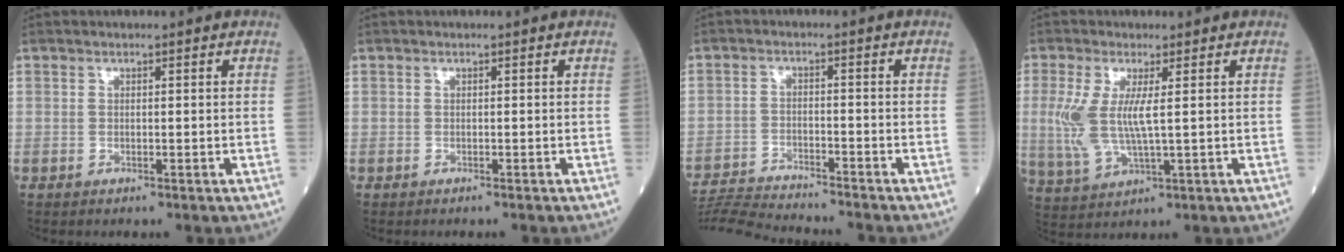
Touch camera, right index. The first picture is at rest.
{"total": 0.7, "force": [-0.6, -0.1, 0.3], "torque": [0.001, 0.001, -0.009]}
{"total": 10.4, "force": [-10.1, -0.7, 2.3], "torque": [-0.038, -0.006, -0.174]}
{"total": 7.5, "force": [0.9, 1.6, 7.3], "torque": [-0.180, -0.006, 0.024]}